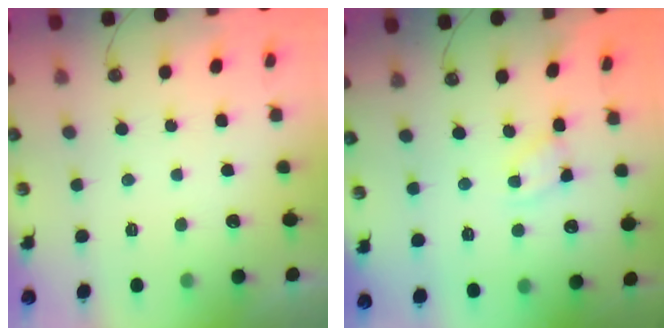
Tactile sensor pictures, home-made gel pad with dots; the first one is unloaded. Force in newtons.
{"total": 2.7, "press": 2.7, "slide": 0.4}